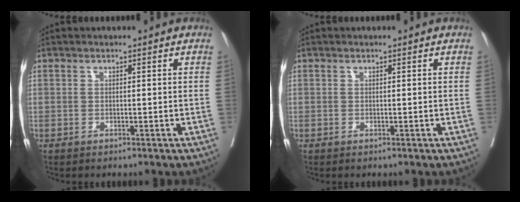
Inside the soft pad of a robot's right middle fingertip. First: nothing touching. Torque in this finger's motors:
{"motor_torque": [0.04, -0.19, 0.03, 0.00]}